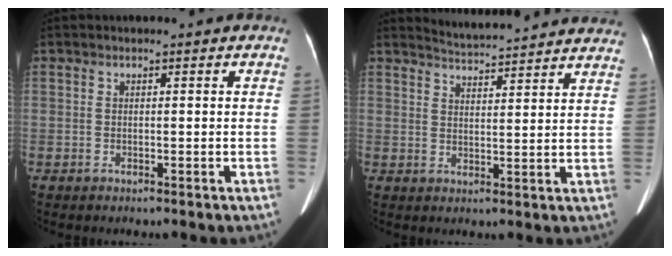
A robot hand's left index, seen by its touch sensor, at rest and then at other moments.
{"total": 13.2, "force": [12.8, 0.7, 3.0], "torque": [-0.043, -0.003, 0.156]}